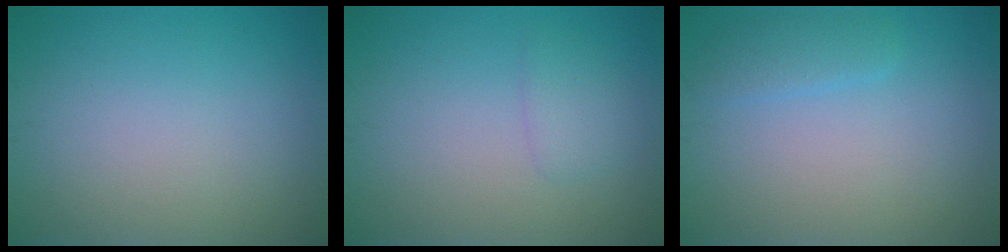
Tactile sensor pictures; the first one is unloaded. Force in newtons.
{"total": 1.4, "press": 1.4, "slide": 0.1}
{"total": 1.7, "press": 1.7, "slide": 0.1}